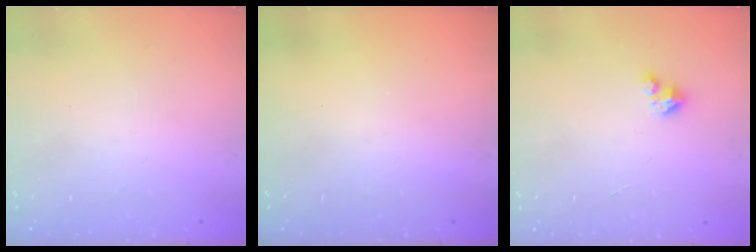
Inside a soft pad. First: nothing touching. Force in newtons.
{"total": 0.0}
{"total": 1.5, "press": 1.5, "slide": 0.2}